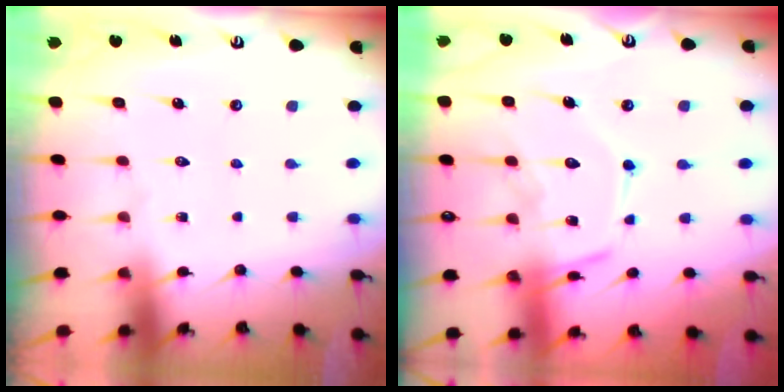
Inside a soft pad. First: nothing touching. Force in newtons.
{"total": 15.8, "press": 15.7, "slide": 1.4}